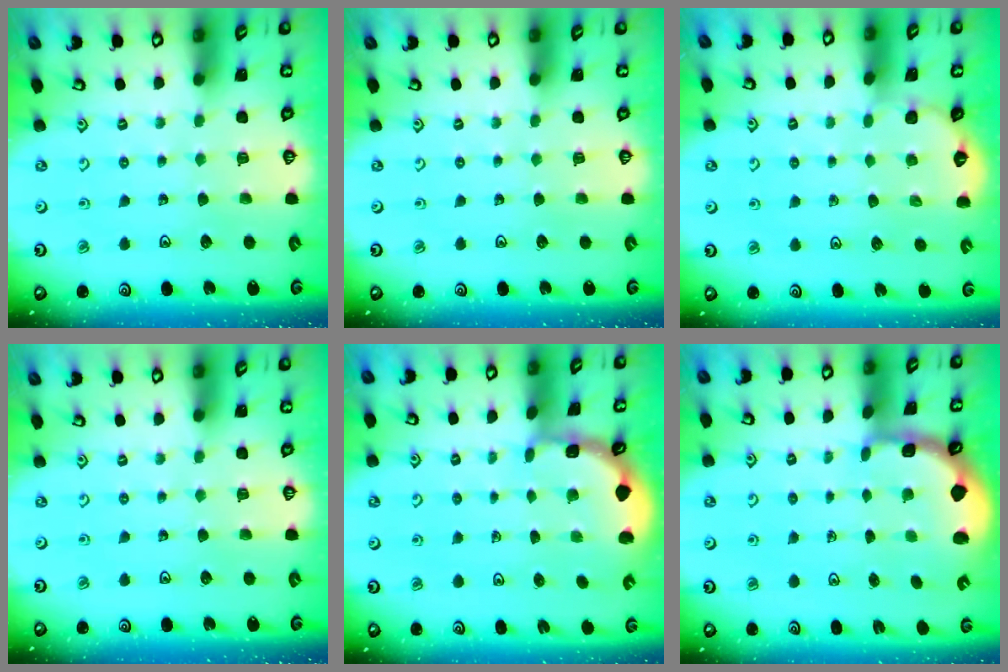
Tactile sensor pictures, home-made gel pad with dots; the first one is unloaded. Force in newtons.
{"total": 0.0}
{"total": 2.0, "press": 2.0, "slide": 0.1}
{"total": 0.0}
{"total": 1.9, "press": 1.9, "slide": 0.3}
{"total": 1.9, "press": 1.8, "slide": 0.6}